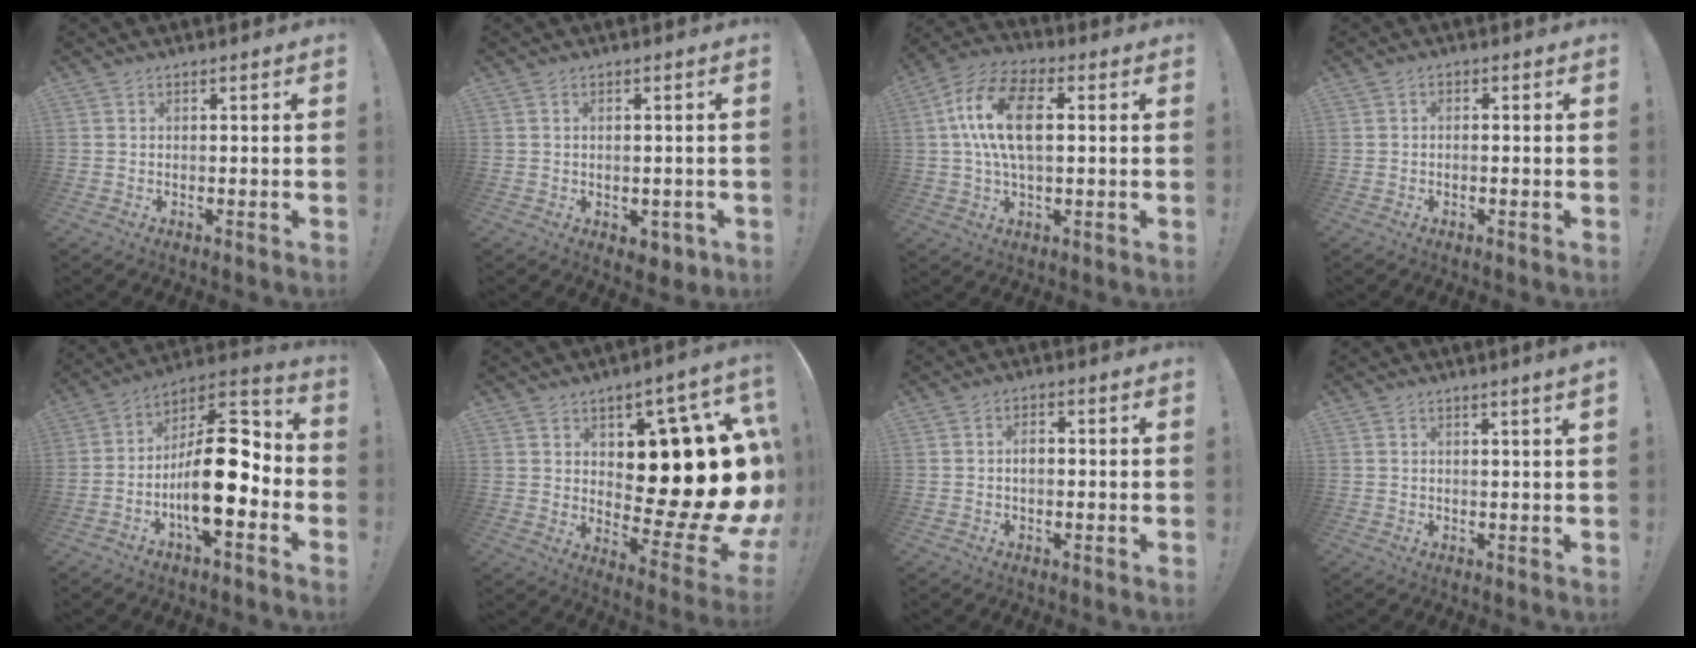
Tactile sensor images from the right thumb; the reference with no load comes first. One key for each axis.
{"total": 3.0, "fx": -0.6, "fy": 2.2, "fz": 2.0, "tx": -0.017, "ty": 0.004, "tz": -0.007}
{"total": 15.1, "fx": 2.6, "fy": 7.9, "fz": 12.6, "tx": -0.239, "ty": 0.012, "tz": 0.046}
{"total": 1.4, "fx": -1.1, "fy": 0.3, "fz": 0.7, "tx": -0.013, "ty": 0.005, "tz": -0.018}
{"total": 19.5, "fx": -4.5, "fy": 7.8, "fz": 17.3, "tx": -0.284, "ty": 0.026, "tz": -0.067}
{"total": 19.9, "fx": 2.4, "fy": 9.2, "fz": 17.5, "tx": -0.227, "ty": -0.040, "tz": 0.051}
{"total": 1.8, "fx": -0.5, "fy": 0.8, "fz": 1.5, "tx": -0.031, "ty": 0.007, "tz": -0.009}
{"total": 2.3, "fx": 1.3, "fy": -0.4, "fz": 1.8, "tx": -0.026, "ty": -0.009, "tz": 0.019}